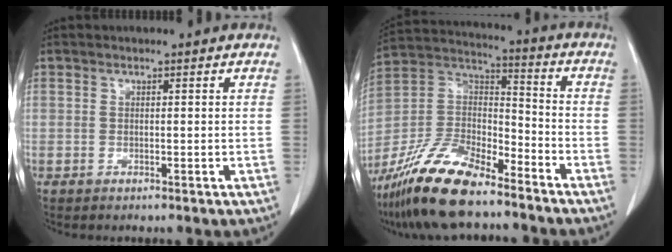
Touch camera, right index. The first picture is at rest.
{"total": 17.2, "force": [-13.4, 4.7, 9.7], "torque": [-0.206, -0.002, -0.253]}